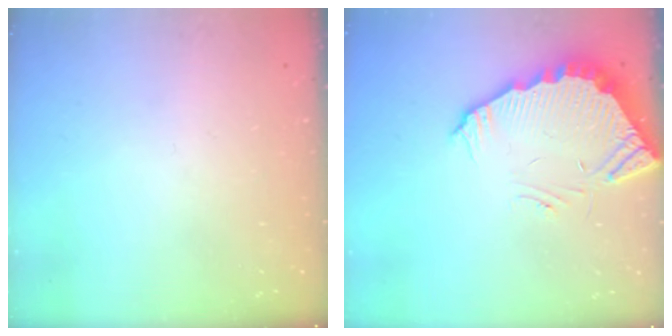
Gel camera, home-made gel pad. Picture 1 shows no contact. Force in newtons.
{"total": 4.6, "press": 4.6, "slide": 0.2}